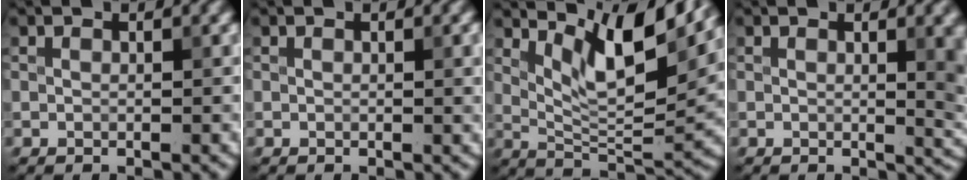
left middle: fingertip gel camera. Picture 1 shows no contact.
{"total": 1.4, "force": [0.2, 0.4, 1.3], "torque": [-0.016, 0.001, 0.000]}
{"total": 8.4, "force": [4.9, 2.1, 6.6], "torque": [-0.110, -0.005, 0.087]}
{"total": 4.7, "force": [0.5, 1.7, 4.4], "torque": [-0.034, 0.001, 0.005]}